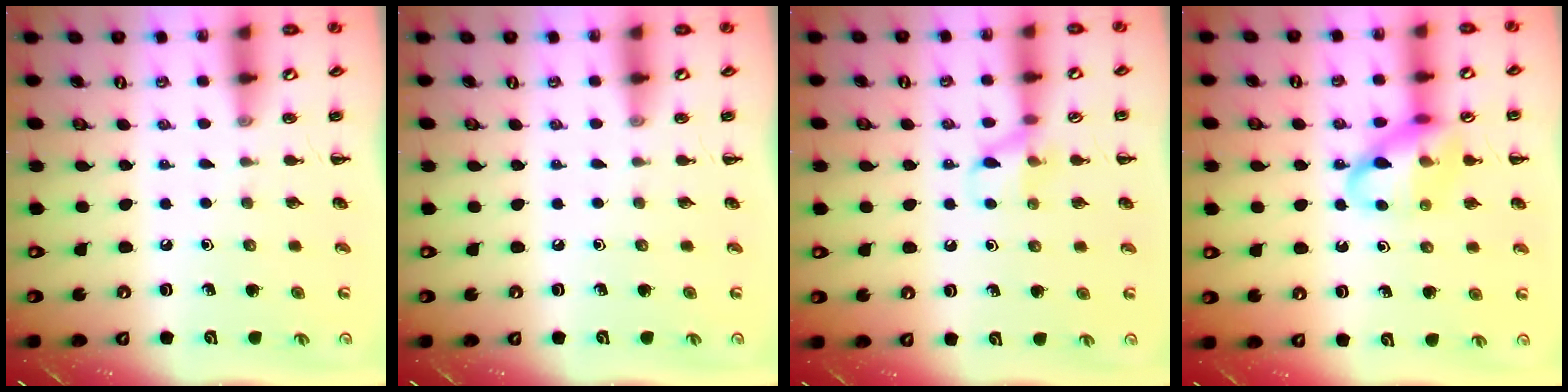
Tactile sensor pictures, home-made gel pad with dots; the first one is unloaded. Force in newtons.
{"total": 0.0}
{"total": 8.2, "press": 8.1, "slide": 1.7}
{"total": 13.4, "press": 13.2, "slide": 2.3}